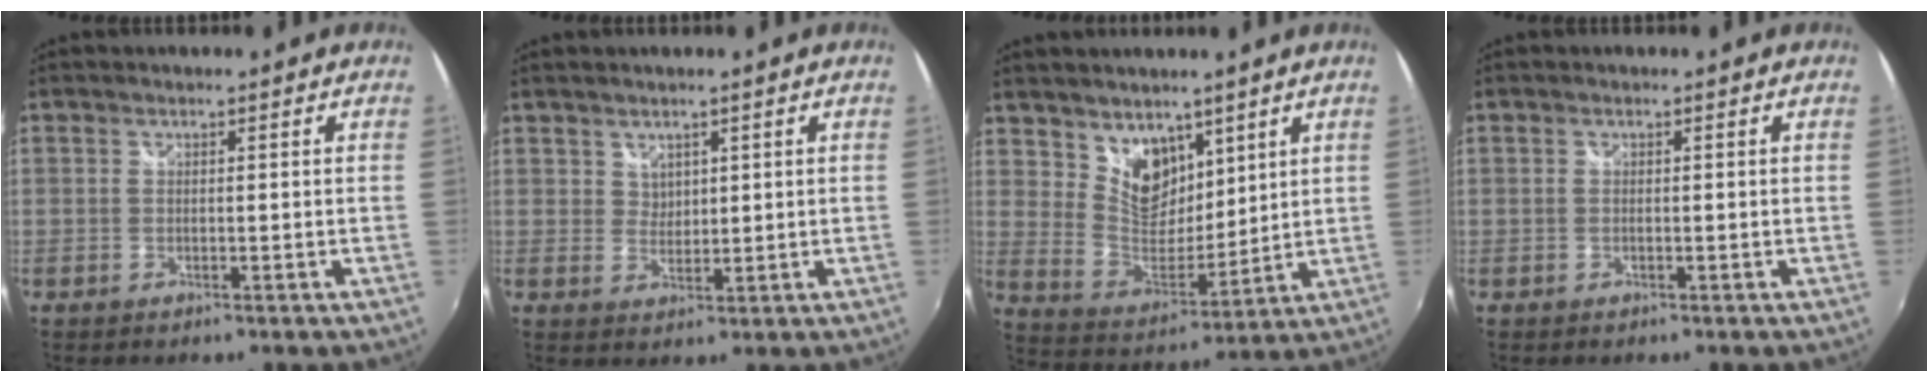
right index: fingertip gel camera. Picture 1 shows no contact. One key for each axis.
{"total": 2.3, "fx": 1.5, "fy": 1.7, "fz": 0.3, "tx": 0.003, "ty": 0.003, "tz": 0.028}
{"total": 9.9, "fx": 6.5, "fy": 6.3, "fz": 4.0, "tx": -0.064, "ty": -0.003, "tz": 0.133}
{"total": 0.0}